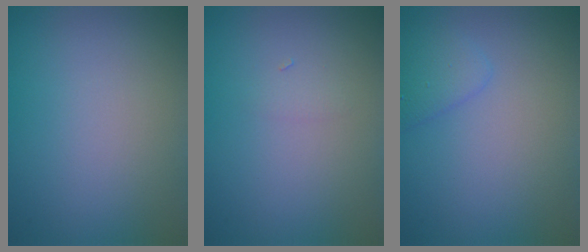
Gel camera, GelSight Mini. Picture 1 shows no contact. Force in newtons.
{"total": 0.6, "press": 0.6, "slide": 0.0}
{"total": 1.9, "press": 1.9, "slide": 0.1}